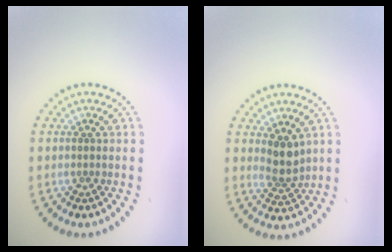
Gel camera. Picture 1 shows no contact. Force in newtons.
{"total": 2.6, "press": 2.1, "slide": 1.5}